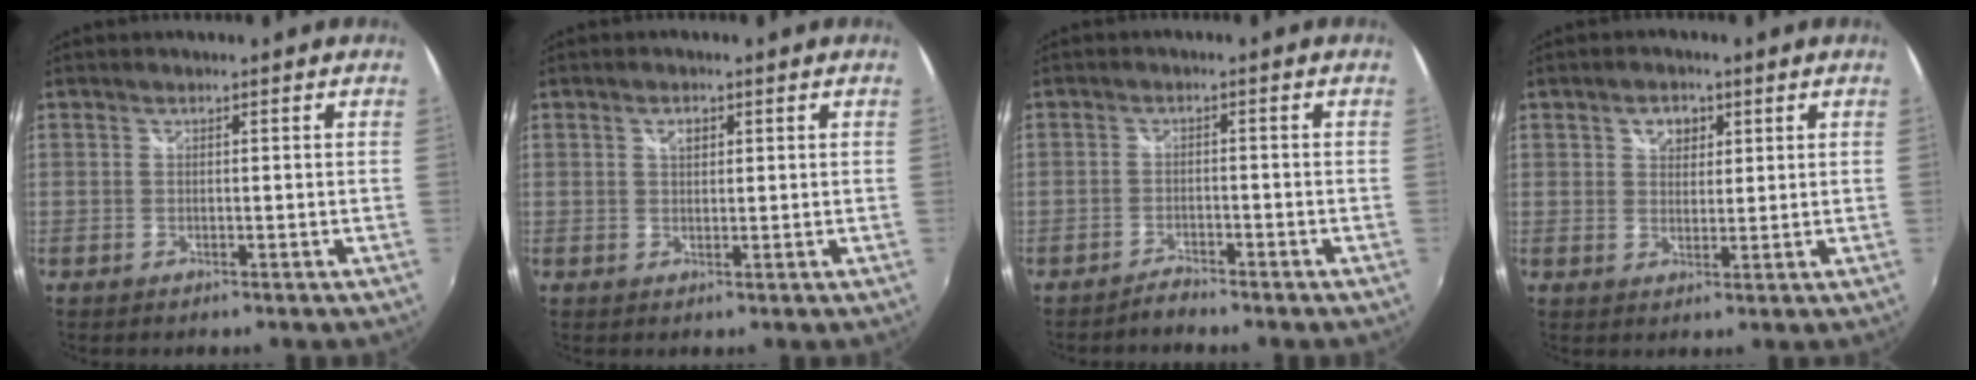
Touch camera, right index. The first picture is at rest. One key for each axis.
{"total": 1.9, "fx": 0.8, "fy": 1.1, "fz": 1.3, "tx": -0.020, "ty": 0.007, "tz": 0.013}
{"total": 2.5, "fx": -2.4, "fy": 0.4, "fz": 0.4, "tx": -0.018, "ty": -0.004, "tz": -0.045}
{"total": 3.8, "fx": 1.7, "fy": 2.8, "fz": 1.8, "tx": -0.021, "ty": 0.010, "tz": 0.029}